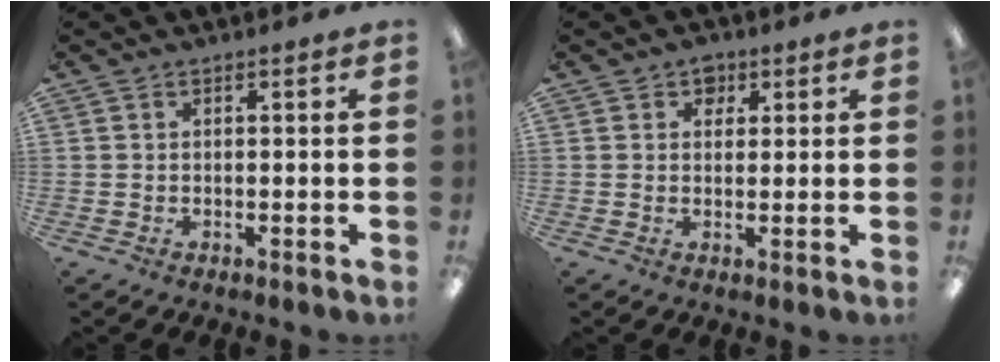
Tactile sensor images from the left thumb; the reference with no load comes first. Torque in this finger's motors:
{"motor_torque": [0.10, 0.15, -0.33, 0.11, -0.03]}